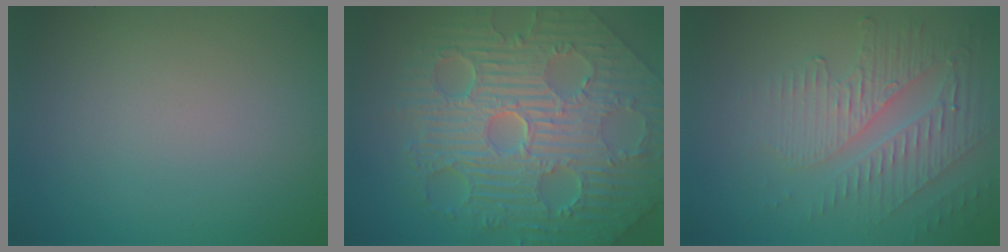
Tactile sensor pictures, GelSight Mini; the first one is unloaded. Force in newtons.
{"total": 11.7, "press": 7.7, "slide": 8.8}
{"total": 4.0, "press": 3.3, "slide": 2.3}